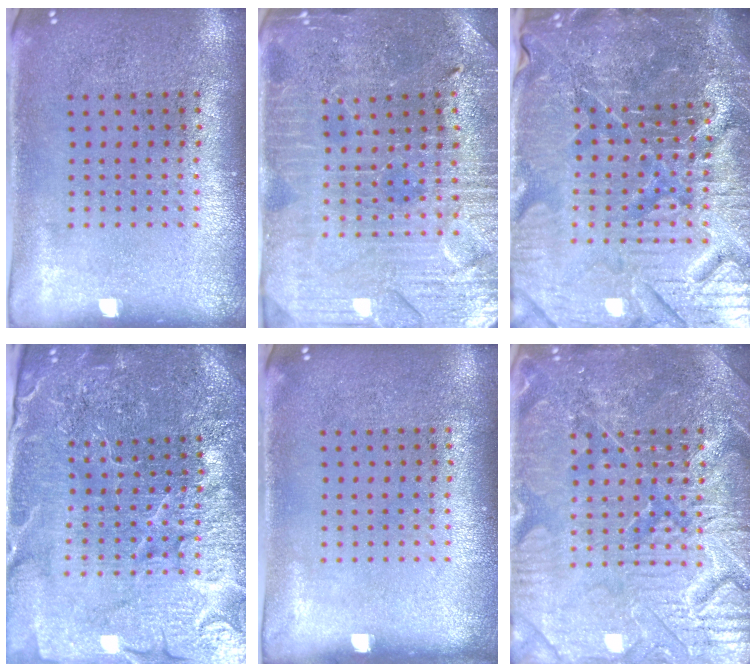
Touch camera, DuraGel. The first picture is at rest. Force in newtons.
{"total": 3.3, "press": 3.3, "slide": 0.5}
{"total": 6.7, "press": 6.0, "slide": 2.9}
{"total": 5.5, "press": 5.0, "slide": 2.3}
{"total": 0.0}
{"total": 5.0, "press": 4.9, "slide": 0.7}